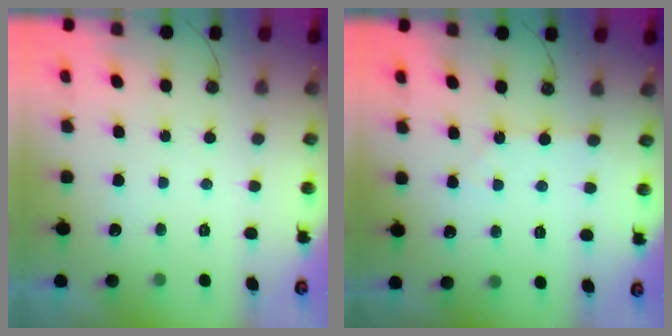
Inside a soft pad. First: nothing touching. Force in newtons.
{"total": 2.9, "press": 2.9, "slide": 0.5}